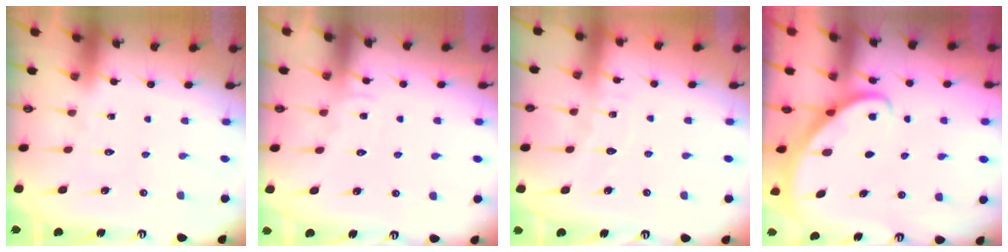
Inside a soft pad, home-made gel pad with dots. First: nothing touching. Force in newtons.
{"total": 5.7, "press": 5.6, "slide": 0.6}
{"total": 3.6, "press": 3.6, "slide": 0.3}
{"total": 2.9, "press": 2.9, "slide": 0.2}